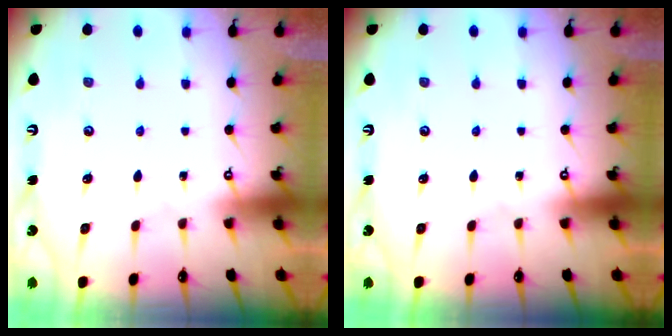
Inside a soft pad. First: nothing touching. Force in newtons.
{"total": 0.0}